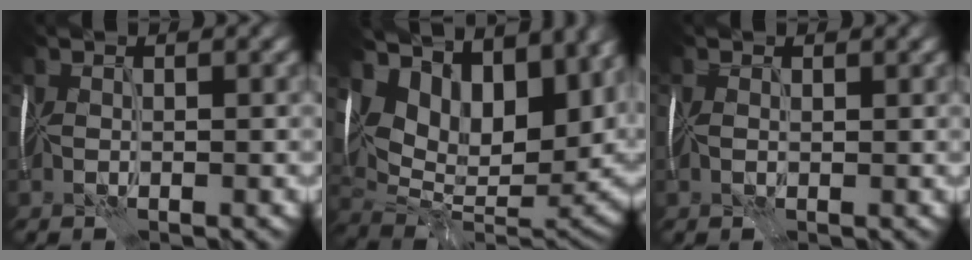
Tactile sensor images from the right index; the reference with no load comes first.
{"total": 13.1, "force": [7.4, 7.5, 7.7], "torque": [-0.147, 0.019, 0.143]}
{"total": 0.8, "force": [0.2, 0.6, 0.4], "torque": [-0.008, 0.004, -0.003]}